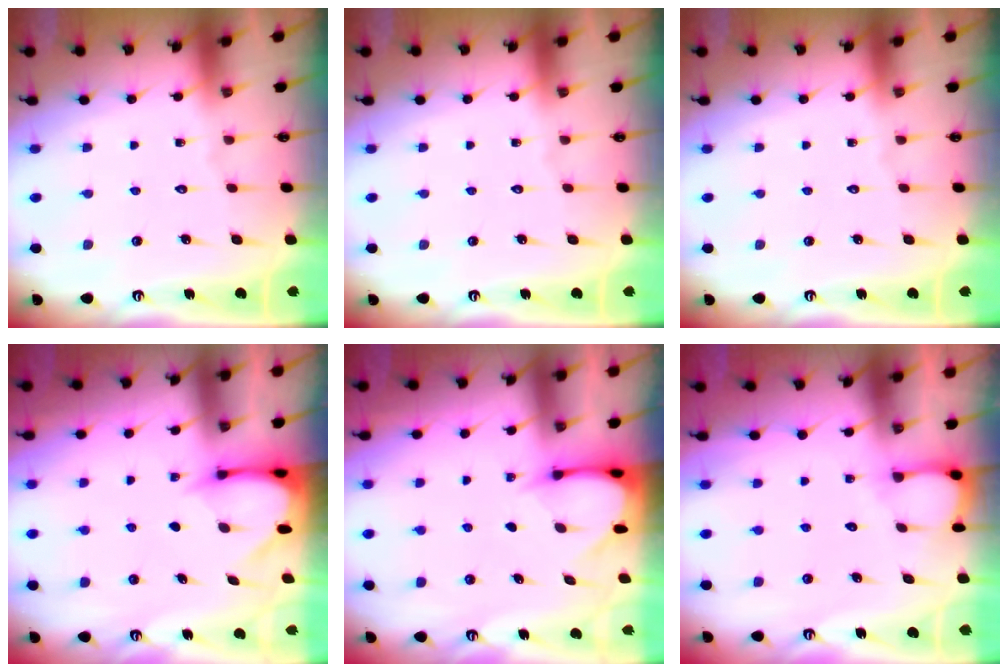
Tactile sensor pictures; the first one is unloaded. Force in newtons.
{"total": 0.0}
{"total": 0.0}
{"total": 3.2, "press": 3.2, "slide": 0.3}
{"total": 3.5, "press": 3.5, "slide": 0.3}
{"total": 2.9, "press": 2.9, "slide": 0.4}